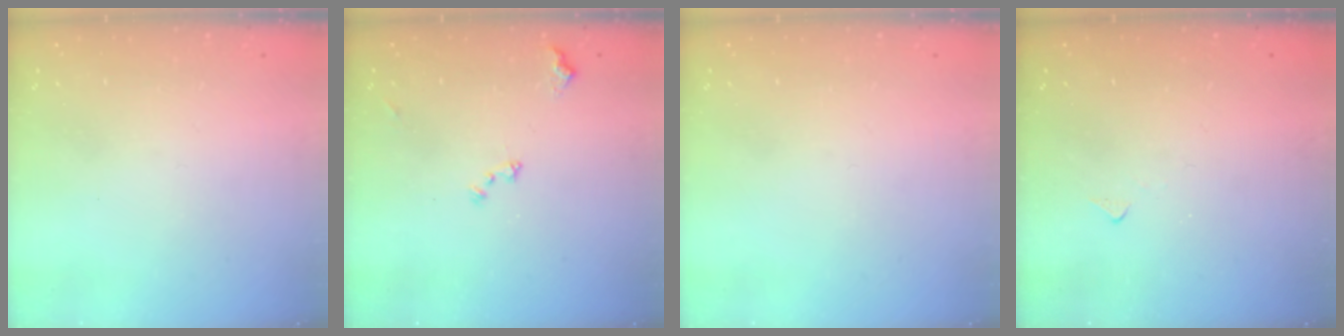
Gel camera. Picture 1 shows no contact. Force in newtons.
{"total": 8.7, "press": 8.6, "slide": 1.1}
{"total": 0.0}
{"total": 4.2, "press": 4.2, "slide": 0.5}